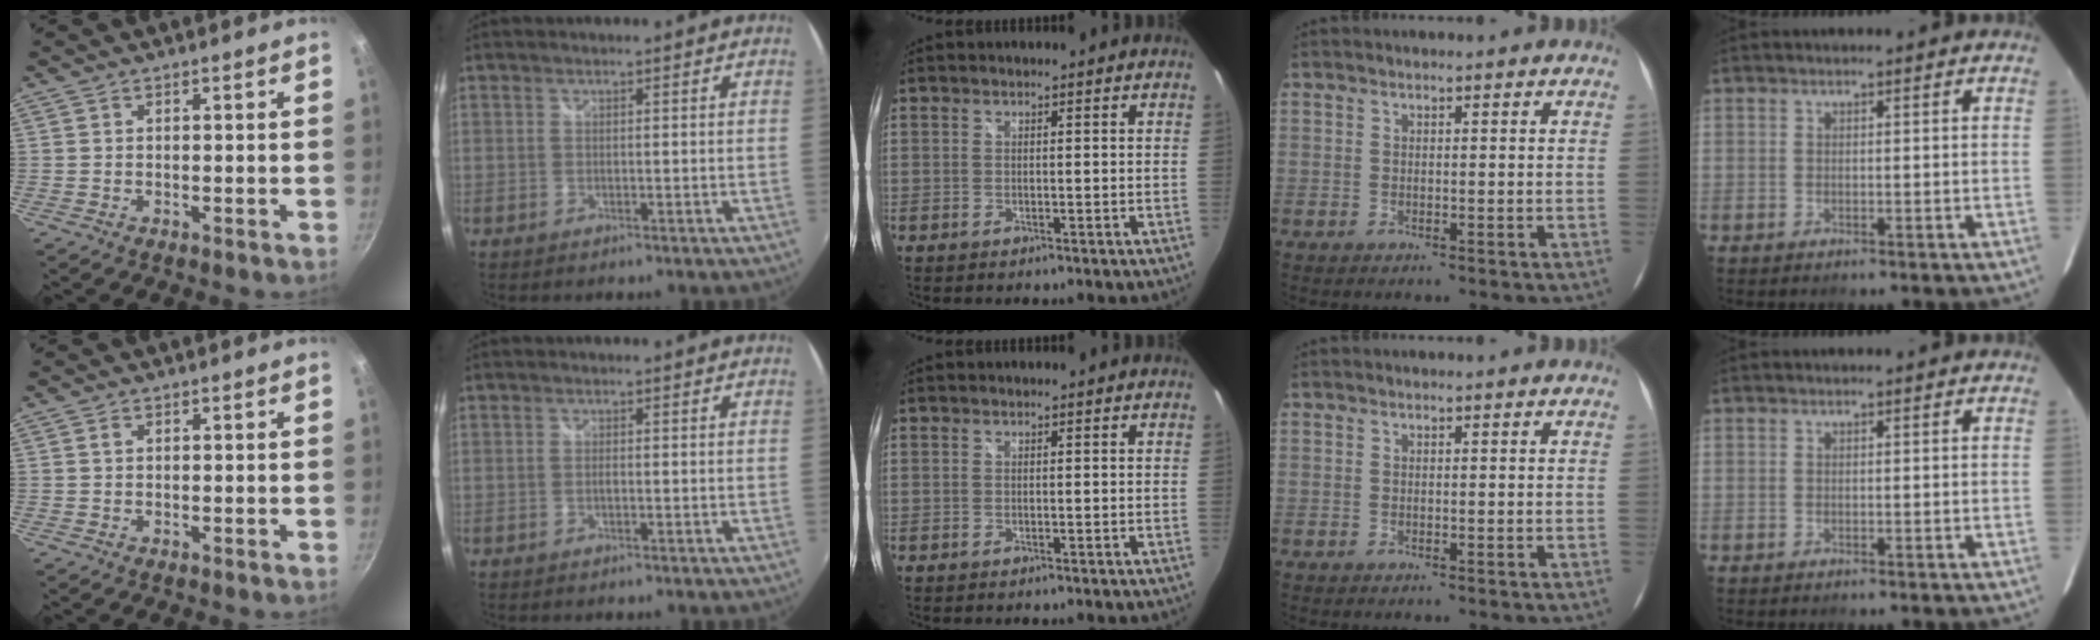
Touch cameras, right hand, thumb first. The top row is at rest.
{"thumb": {"total": 0.6, "force": [0.2, 0.5, 0.3], "torque": [-0.006, 0.003, 0.004]}, "index": {"total": 0.9, "force": [-0.3, 0.2, 0.8], "torque": [-0.018, 0.000, -0.007]}}